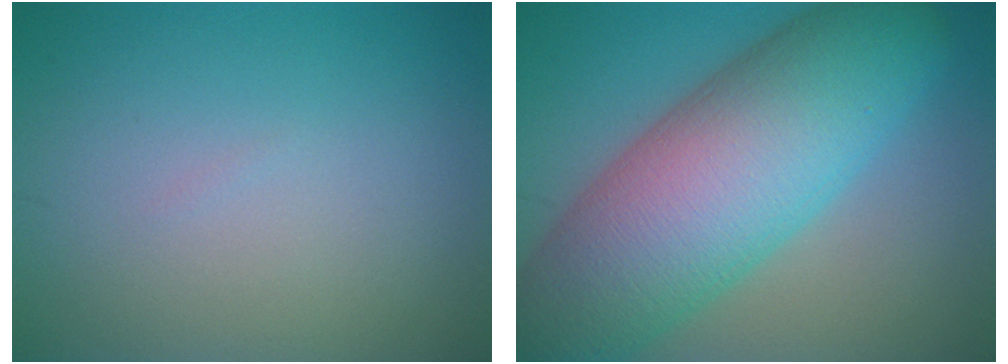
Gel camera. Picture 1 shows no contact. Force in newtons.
{"total": 13.9, "press": 13.9, "slide": 0.3}